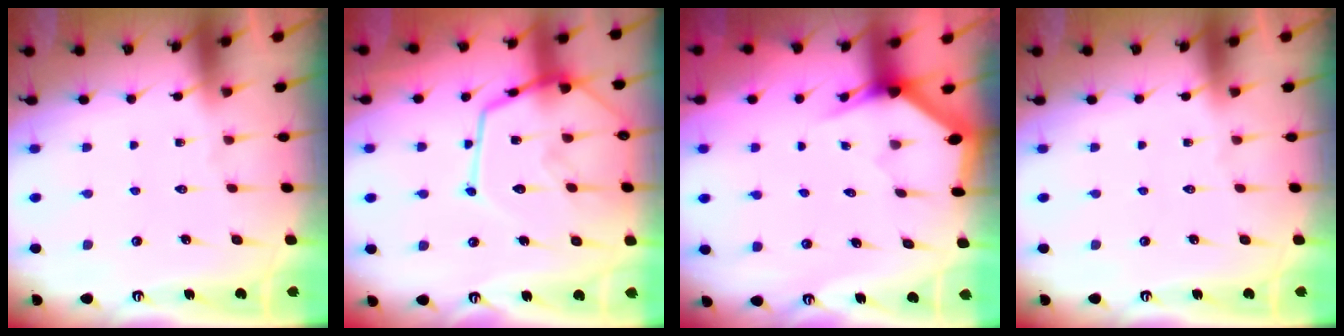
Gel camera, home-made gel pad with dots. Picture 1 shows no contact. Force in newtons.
{"total": 18.4, "press": 18.3, "slide": 1.7}
{"total": 3.2, "press": 3.2, "slide": 0.1}
{"total": 0.0}